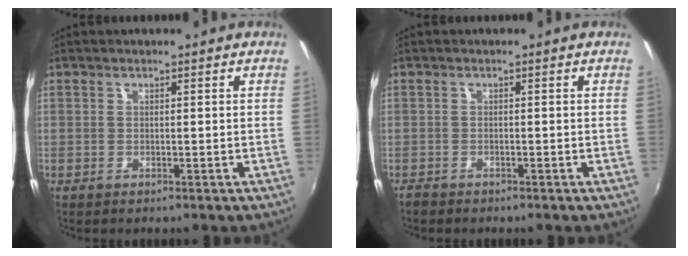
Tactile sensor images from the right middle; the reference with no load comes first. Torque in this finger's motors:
{"motor_torque": [0.20, -0.20, -0.02, 0.00]}